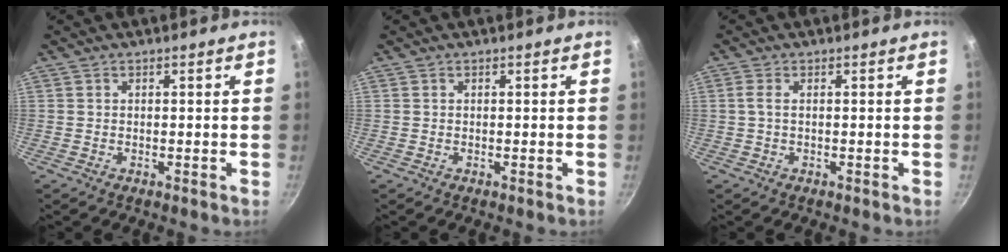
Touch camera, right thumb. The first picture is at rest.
{"total": 0.0}
{"total": 1.6, "force": [0.1, 0.7, 1.4], "torque": [-0.036, 0.004, 0.000]}